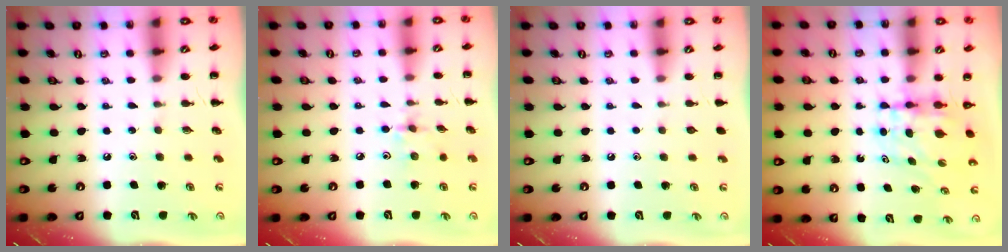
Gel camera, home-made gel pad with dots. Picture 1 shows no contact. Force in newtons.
{"total": 2.4, "press": 2.4, "slide": 0.5}
{"total": 0.0}
{"total": 5.4, "press": 5.3, "slide": 1.1}